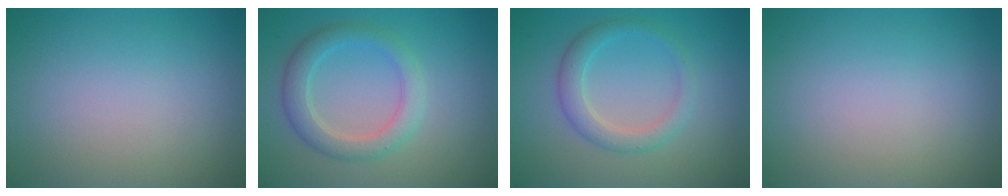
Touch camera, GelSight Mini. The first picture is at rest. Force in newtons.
{"total": 3.4, "press": 3.4, "slide": 0.1}
{"total": 2.7, "press": 2.7, "slide": 0.2}
{"total": 0.0}